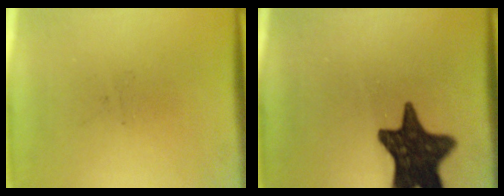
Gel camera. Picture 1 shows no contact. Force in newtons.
{"total": 15.5}